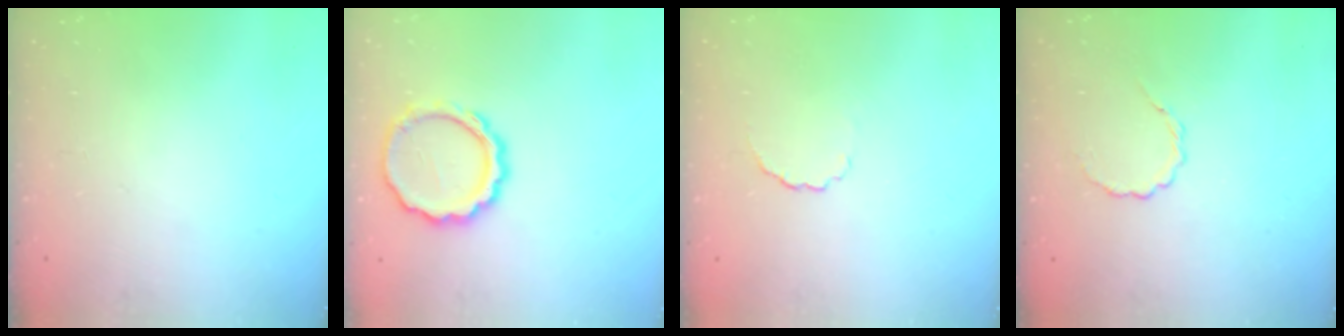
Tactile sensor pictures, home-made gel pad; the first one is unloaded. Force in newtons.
{"total": 10.3, "press": 10.2, "slide": 1.7}
{"total": 2.9, "press": 2.7, "slide": 1.0}
{"total": 2.6, "press": 2.5, "slide": 0.9}